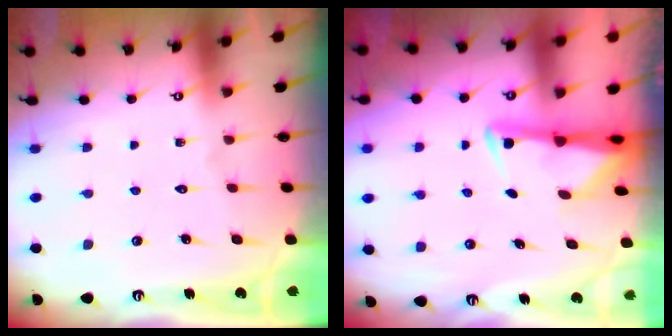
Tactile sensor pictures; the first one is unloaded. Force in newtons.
{"total": 2.8, "press": 2.8, "slide": 0.6}